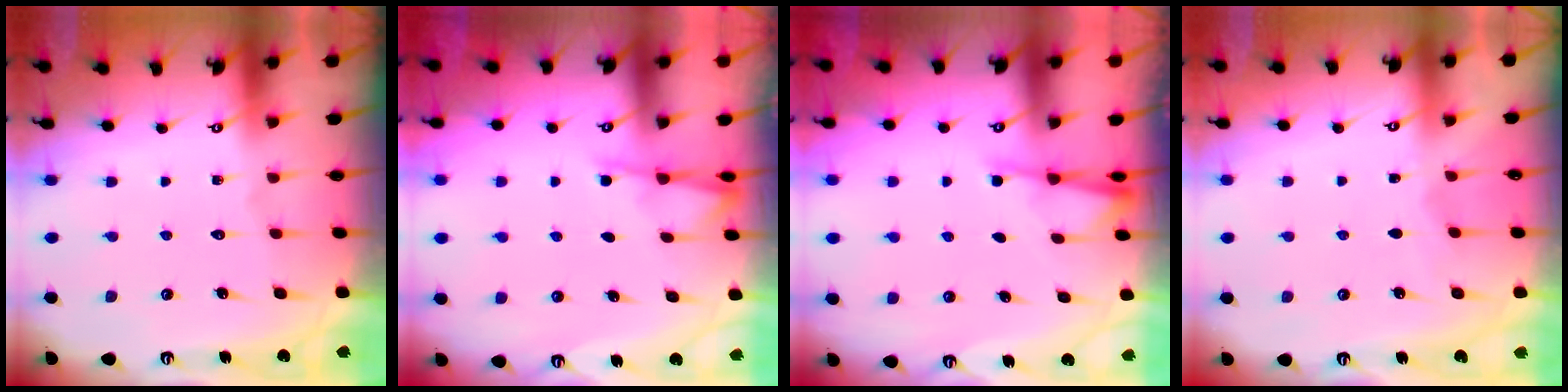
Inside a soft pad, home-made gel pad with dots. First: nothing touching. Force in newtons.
{"total": 3.7, "press": 3.7, "slide": 0.6}
{"total": 2.4, "press": 2.4, "slide": 0.4}
{"total": 2.3, "press": 2.3, "slide": 0.3}